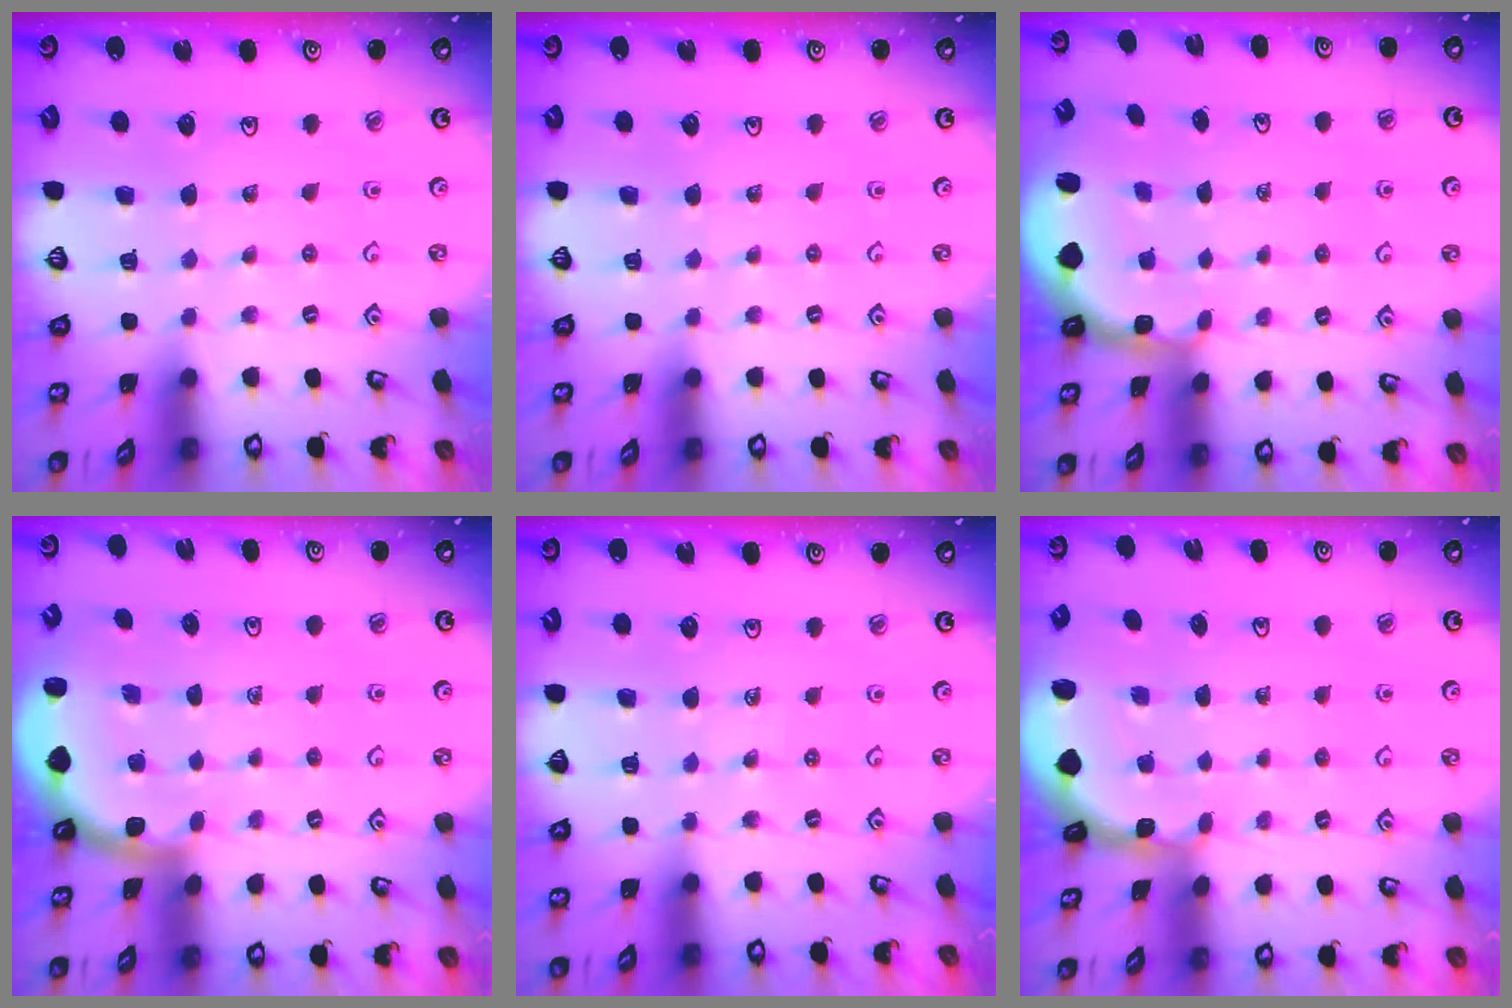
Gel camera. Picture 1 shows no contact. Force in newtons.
{"total": 0.0}
{"total": 2.5, "press": 1.3, "slide": 2.1}
{"total": 1.6, "press": 1.6, "slide": 0.1}
{"total": 4.7, "press": 4.2, "slide": 2.1}
{"total": 1.6, "press": 1.6, "slide": 0.3}